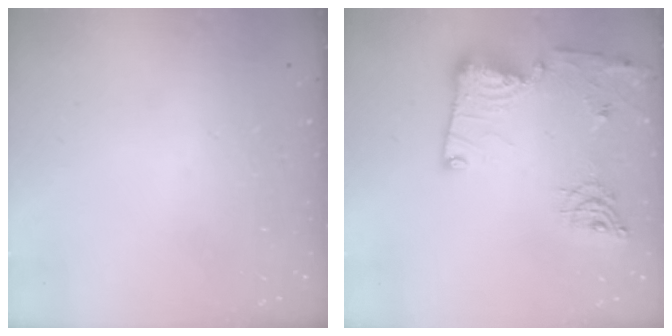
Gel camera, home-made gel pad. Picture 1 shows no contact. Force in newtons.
{"total": 17.5, "press": 17.4, "slide": 1.6}